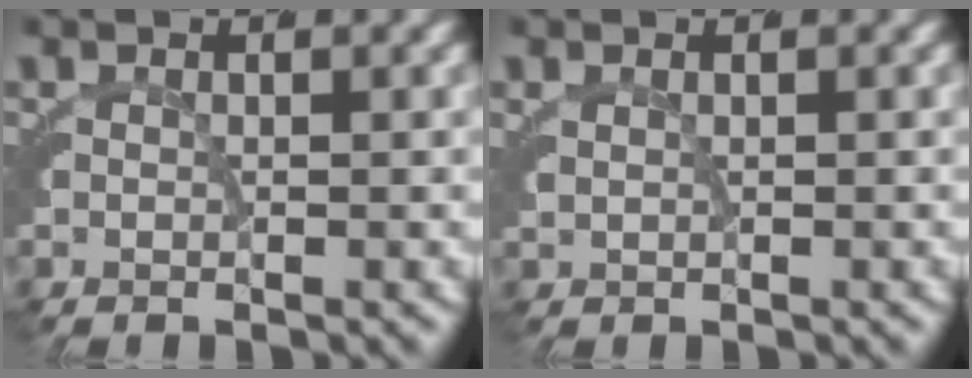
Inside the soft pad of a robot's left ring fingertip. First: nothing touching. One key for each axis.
{"total": 0.5, "fx": 0.5, "fy": 0.1, "fz": 0.1, "tx": -0.005, "ty": 0.003, "tz": 0.012}